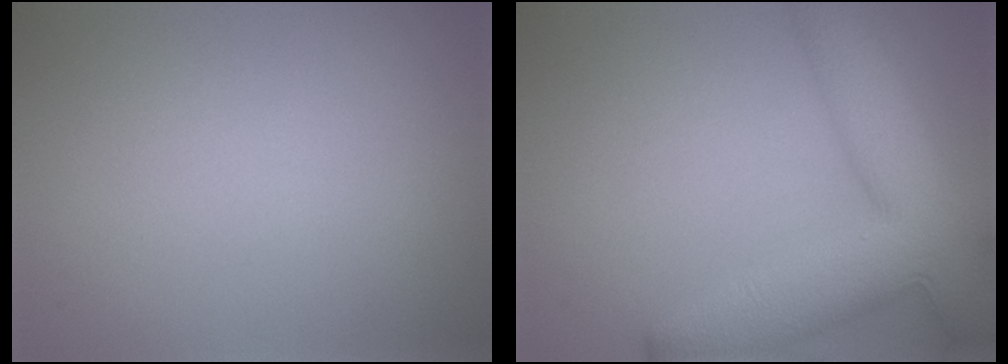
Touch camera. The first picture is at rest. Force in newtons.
{"total": 11.3, "press": 11.3, "slide": 0.6}